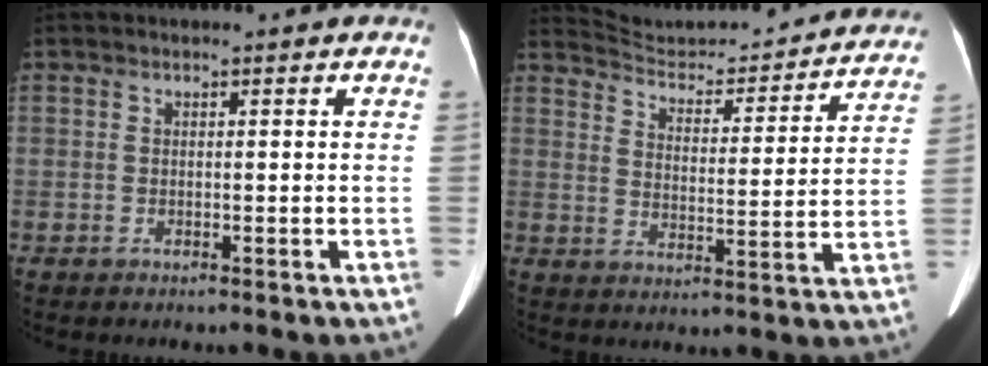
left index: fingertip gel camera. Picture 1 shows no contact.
{"total": 19.9, "force": [19.2, 3.7, 3.7], "torque": [-0.045, -0.032, 0.243]}